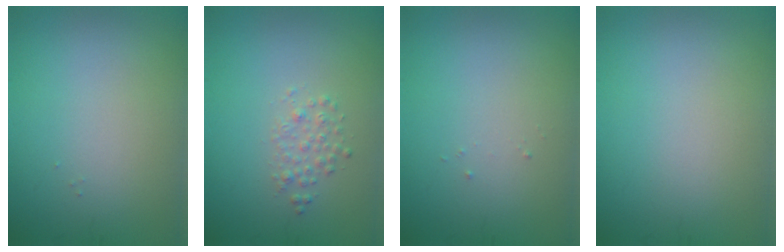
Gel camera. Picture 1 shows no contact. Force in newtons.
{"total": 1.4, "press": 1.4, "slide": 0.0}
{"total": 0.0}
{"total": 0.0}